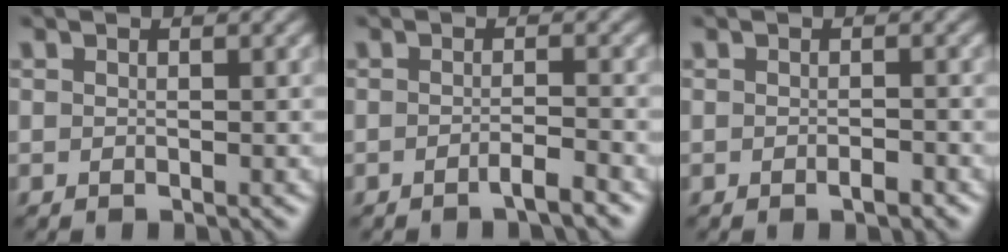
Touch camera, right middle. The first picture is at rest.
{"total": 1.9, "force": [-1.1, 0.3, 1.6], "torque": [-0.018, 0.004, -0.025]}
{"total": 1.1, "force": [-0.6, 0.3, 0.9], "torque": [-0.015, -0.001, -0.008]}